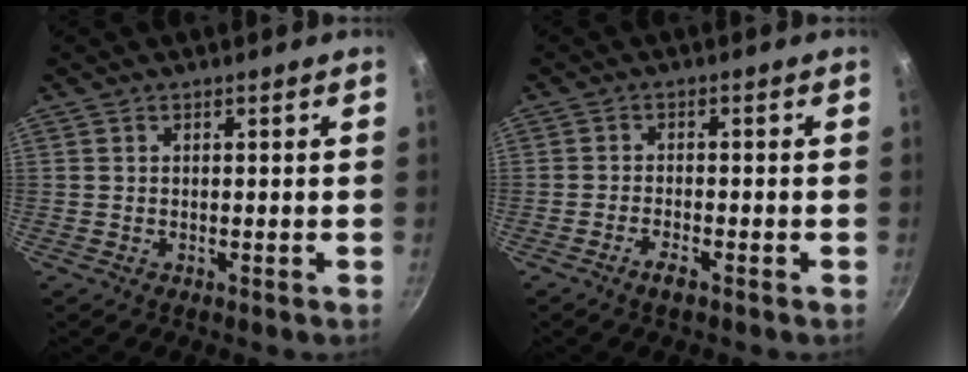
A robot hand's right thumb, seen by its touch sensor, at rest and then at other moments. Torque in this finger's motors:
{"motor_torque": [-0.28, 0.37, -0.12, 0.38, 0.04]}